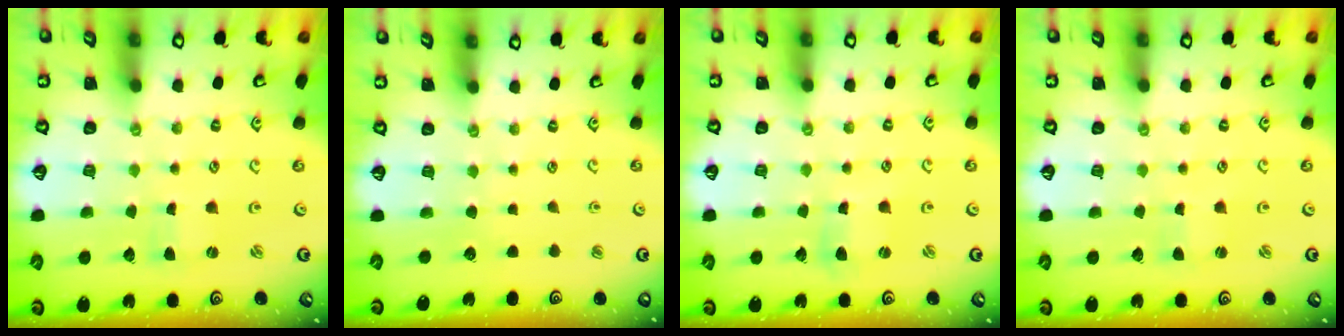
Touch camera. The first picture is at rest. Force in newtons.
{"total": 0.0}
{"total": 2.6, "press": 2.6, "slide": 0.3}
{"total": 1.5, "press": 1.4, "slide": 0.3}